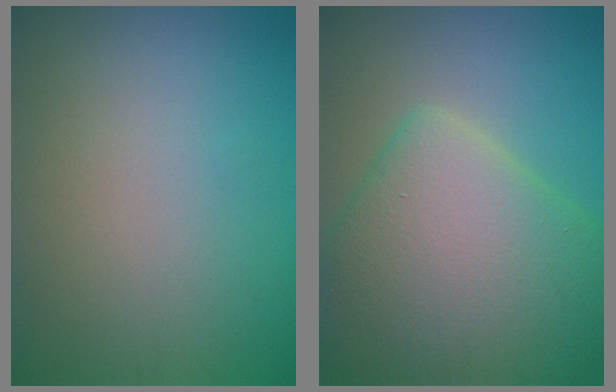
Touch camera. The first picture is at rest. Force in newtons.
{"total": 9.9, "press": 9.9, "slide": 0.5}